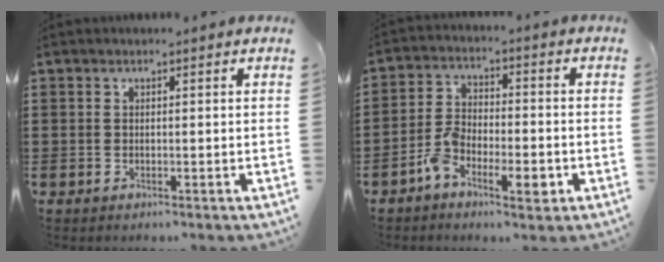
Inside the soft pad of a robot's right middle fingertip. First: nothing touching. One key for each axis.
{"total": 6.4, "fx": -3.4, "fy": 3.0, "fz": 4.5, "tx": -0.091, "ty": 0.009, "tz": -0.067}